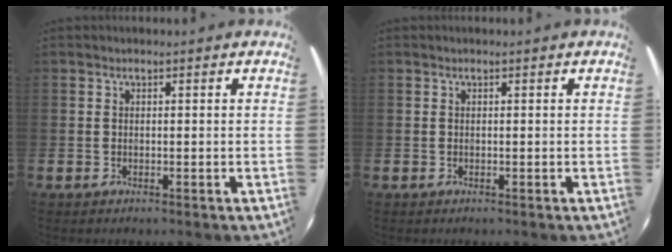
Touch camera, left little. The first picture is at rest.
{"total": 0.0}